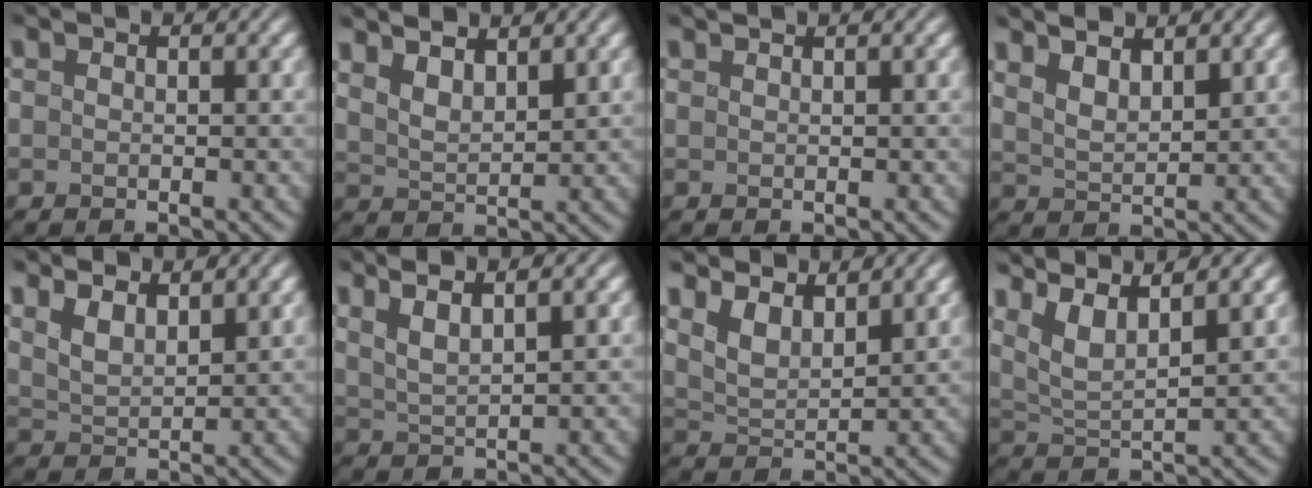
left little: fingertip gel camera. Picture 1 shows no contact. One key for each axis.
{"total": 3.4, "fx": 2.4, "fy": 1.1, "fz": 2.0, "tx": -0.040, "ty": 0.009, "tz": 0.046}
{"total": 1.1, "fx": 1.0, "fy": 0.3, "fz": 0.4, "tx": 0.007, "ty": -0.001, "tz": 0.003}
{"total": 3.2, "fx": 2.2, "fy": 1.1, "fz": 2.0, "tx": -0.039, "ty": 0.007, "tz": 0.043}
{"total": 3.0, "fx": 2.3, "fy": 1.0, "fz": 1.7, "tx": -0.048, "ty": 0.003, "tz": 0.051}
{"total": 3.2, "fx": 1.9, "fy": 0.5, "fz": 2.5, "tx": -0.054, "ty": 0.011, "tz": 0.040}
{"total": 4.4, "fx": 3.5, "fy": 1.6, "fz": 2.2, "tx": -0.059, "ty": 0.004, "tz": 0.066}
{"total": 8.1, "fx": 5.6, "fy": 2.8, "fz": 5.2, "tx": -0.121, "ty": 0.035, "tz": 0.091}